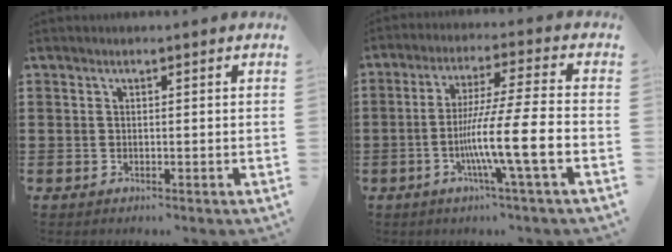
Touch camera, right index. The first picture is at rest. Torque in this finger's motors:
{"motor_torque": [2.14, 0.00, 1.05, 0.21]}